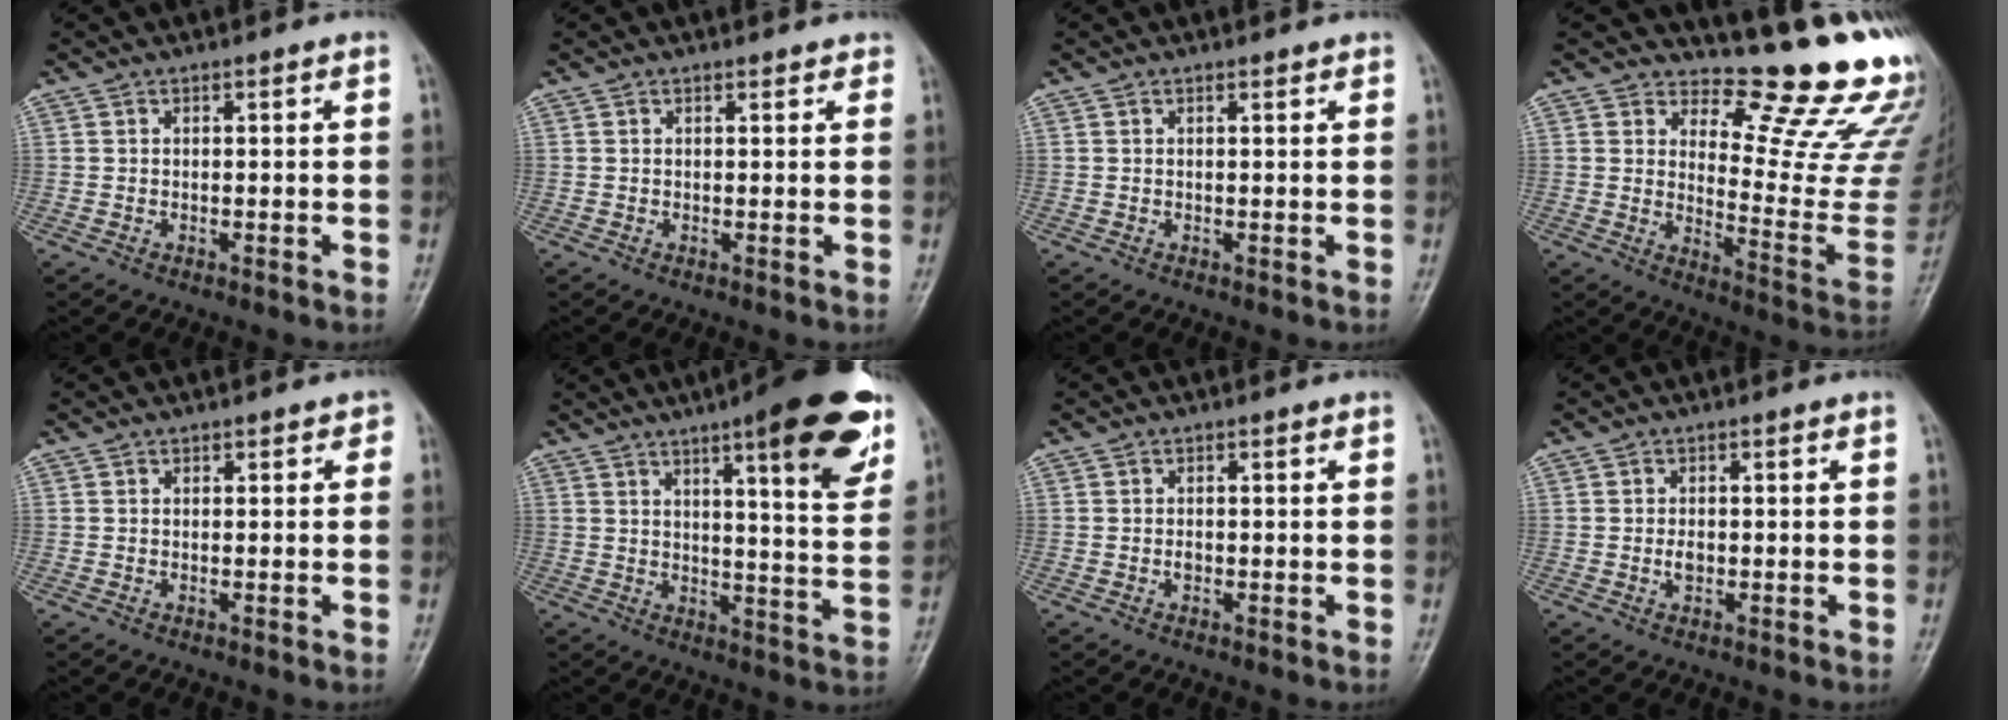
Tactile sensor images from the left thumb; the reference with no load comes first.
{"total": 1.1, "force": [0.8, 0.6, 0.2], "torque": [0.006, -0.004, 0.005]}
{"total": 0.5, "force": [0.5, 0.2, 0.1], "torque": [-0.005, -0.004, 0.006]}
{"total": 16.6, "force": [14.6, 3.6, 7.1], "torque": [-0.050, -0.173, 0.183]}
{"total": 1.4, "force": [0.6, 1.2, 0.6], "torque": [0.014, 0.002, 0.000]}
{"total": 17.7, "force": [9.8, 3.9, 14.2], "torque": [-0.153, -0.043, 0.128]}
{"total": 0.9, "force": [-0.2, 0.7, 0.6], "torque": [-0.005, 0.001, -0.005]}
{"total": 1.9, "force": [-0.2, 1.3, 1.4], "torque": [-0.020, 0.001, -0.005]}